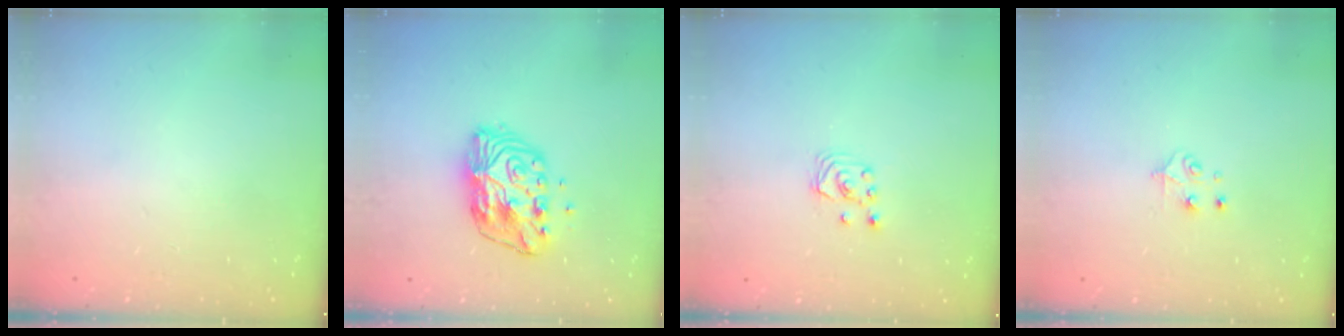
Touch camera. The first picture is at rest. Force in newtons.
{"total": 12.5, "press": 12.5, "slide": 1.0}
{"total": 2.7, "press": 2.7, "slide": 0.3}
{"total": 4.4, "press": 4.4, "slide": 0.4}